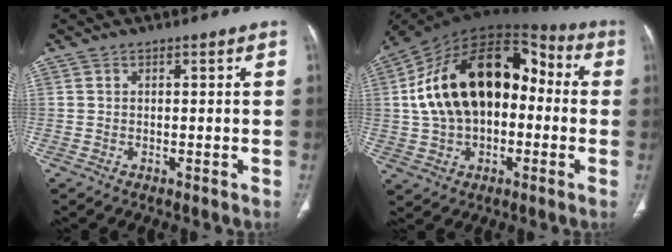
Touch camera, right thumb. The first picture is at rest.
{"total": 23.7, "force": [1.1, 15.0, 18.3], "torque": [-0.297, 0.045, 0.013]}